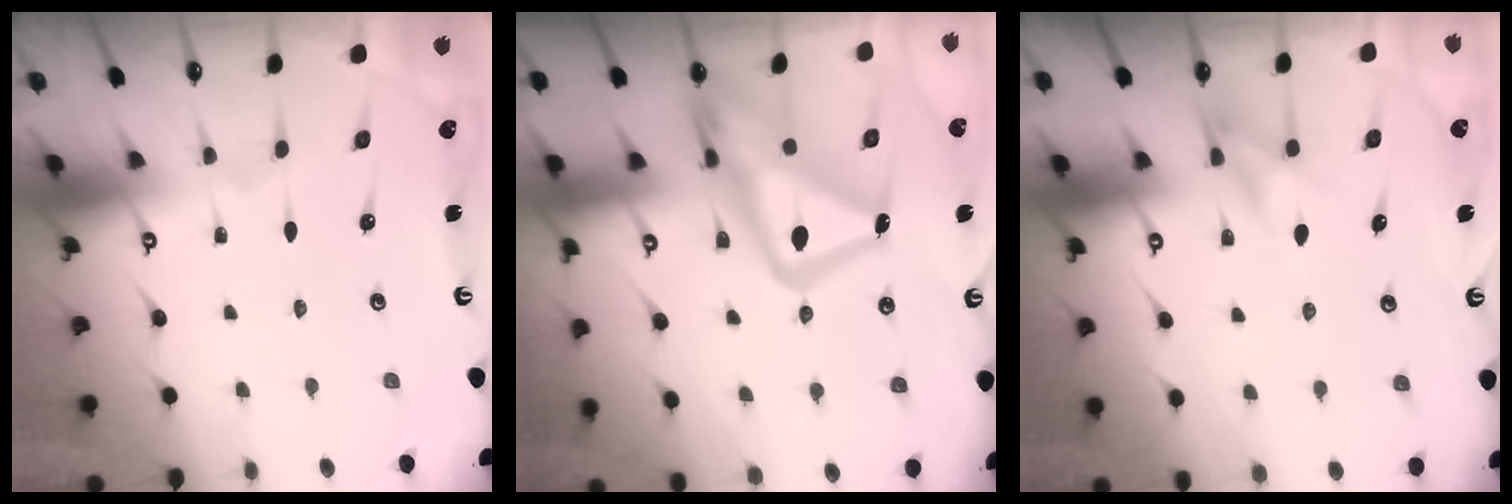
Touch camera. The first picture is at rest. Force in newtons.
{"total": 19.8, "press": 19.7, "slide": 1.7}
{"total": 8.5, "press": 8.4, "slide": 1.3}